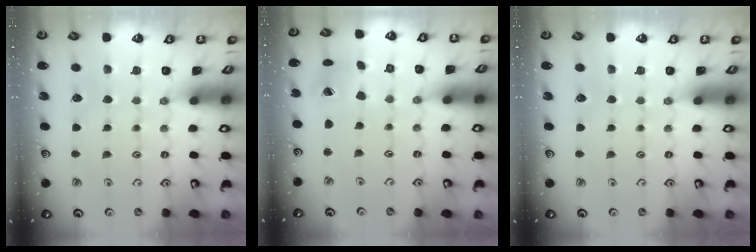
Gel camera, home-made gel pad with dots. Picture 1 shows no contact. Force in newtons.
{"total": 4.1, "press": 4.1, "slide": 0.5}
{"total": 0.0}